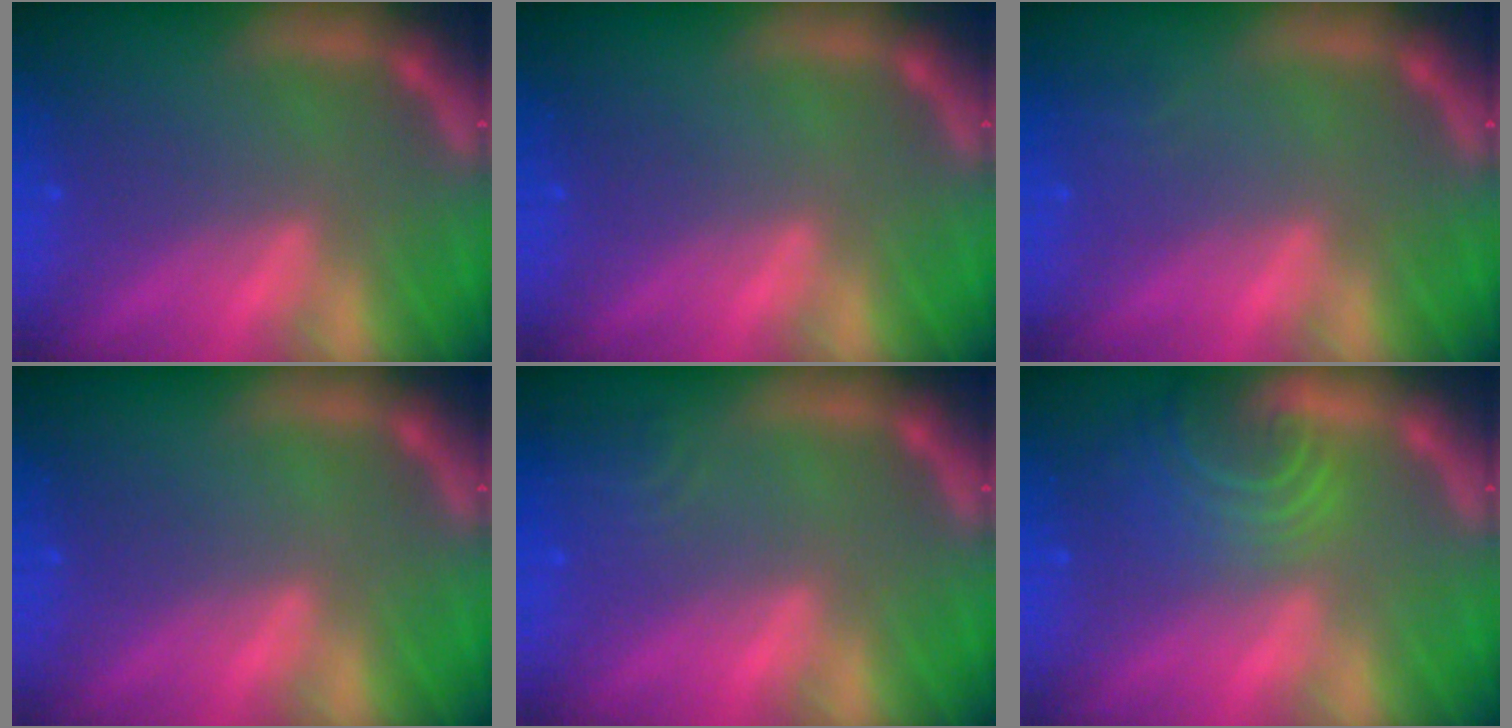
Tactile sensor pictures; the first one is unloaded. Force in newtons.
{"total": 0.0}
{"total": 0.9}
{"total": 0.0}
{"total": 2.4}
{"total": 6.1}